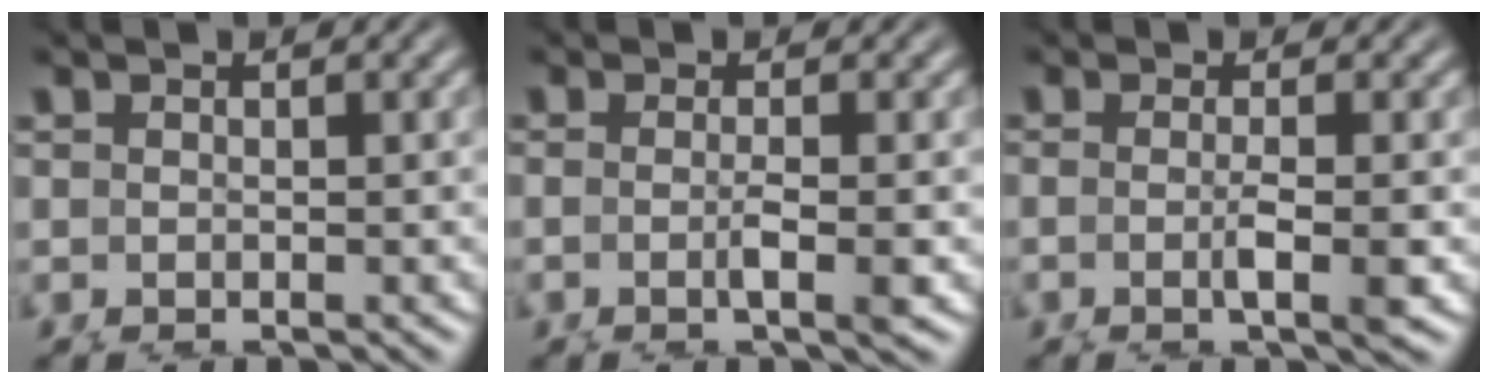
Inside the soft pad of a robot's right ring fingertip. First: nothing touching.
{"total": 1.7, "force": [0.1, -0.3, 1.7], "torque": [-0.029, -0.011, 0.008]}
{"total": 2.1, "force": [0.1, -0.2, 2.1], "torque": [-0.035, -0.012, 0.007]}